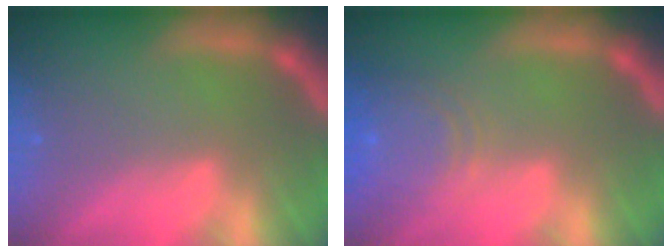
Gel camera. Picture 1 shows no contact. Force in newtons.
{"total": 6.1}